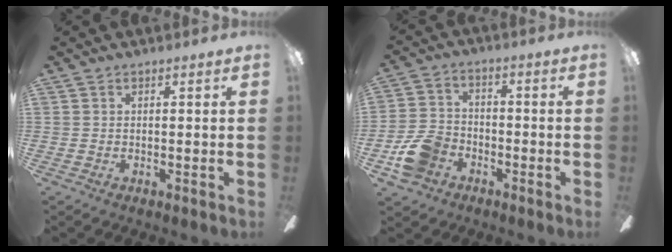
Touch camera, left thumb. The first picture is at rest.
{"total": 9.7, "force": [-4.8, 7.2, 4.3], "torque": [-0.102, 0.037, -0.087]}